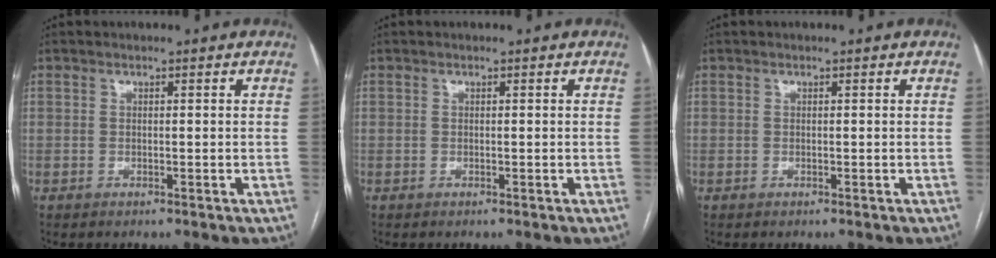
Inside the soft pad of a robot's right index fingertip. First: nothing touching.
{"total": 0.0}
{"total": 0.0}